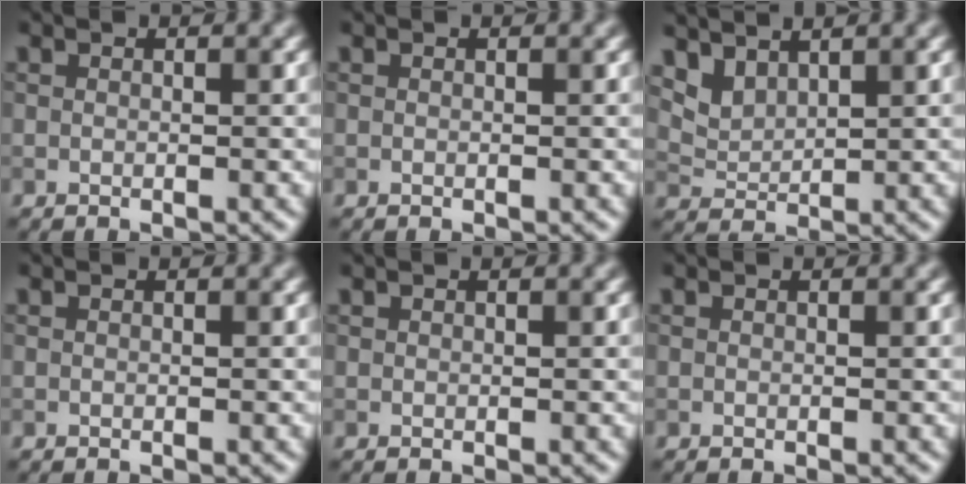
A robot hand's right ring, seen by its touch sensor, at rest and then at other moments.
{"total": 0.0}
{"total": 2.9, "force": [2.5, 1.1, 1.0], "torque": [-0.030, -0.005, 0.061]}
{"total": 0.0}
{"total": 0.0}
{"total": 0.0}